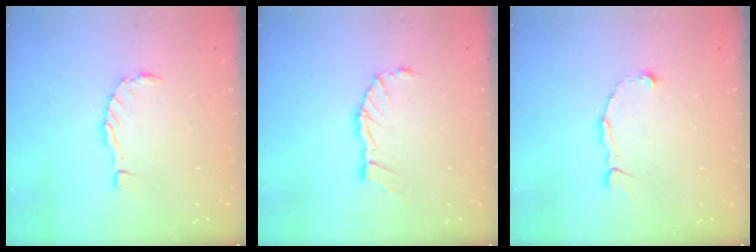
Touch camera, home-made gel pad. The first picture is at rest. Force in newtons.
{"total": 8.5, "press": 8.5, "slide": 1.1}
{"total": 4.3, "press": 4.3, "slide": 0.4}